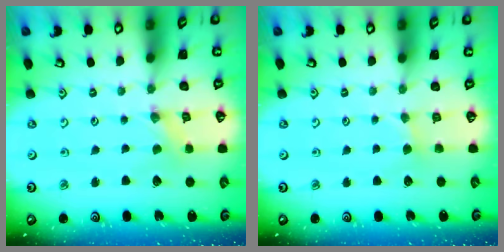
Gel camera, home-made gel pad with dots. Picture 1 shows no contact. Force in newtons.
{"total": 1.6, "press": 1.5, "slide": 0.2}